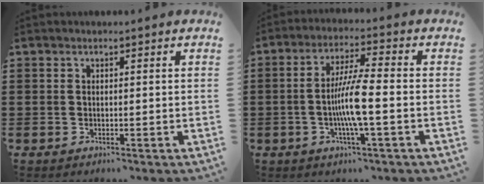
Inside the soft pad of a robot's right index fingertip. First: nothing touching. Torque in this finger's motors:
{"motor_torque": [1.14, 0.36, 0.70, 0.12]}